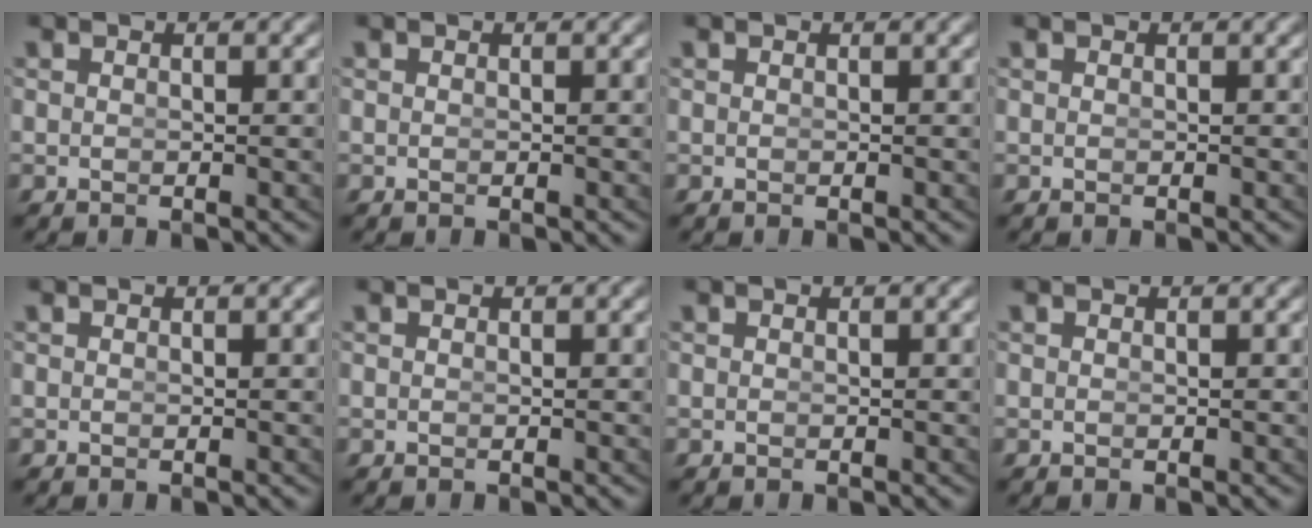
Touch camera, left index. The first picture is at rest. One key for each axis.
{"total": 0.0}
{"total": 0.0}
{"total": 0.0}
{"total": 0.0}
{"total": 0.0}
{"total": 0.0}
{"total": 0.0}